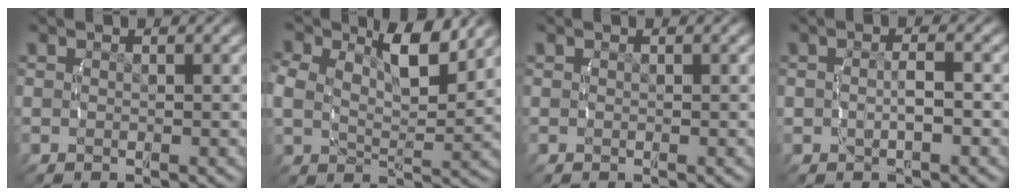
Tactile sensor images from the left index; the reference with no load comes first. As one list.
[{"total": 5.6, "force": [2.7, 2.6, 4.1], "torque": [-0.082, -0.012, 0.050]}, {"total": 0.0}, {"total": 2.9, "force": [-0.2, 1.7, 2.3], "torque": [-0.051, -0.004, 0.000]}]